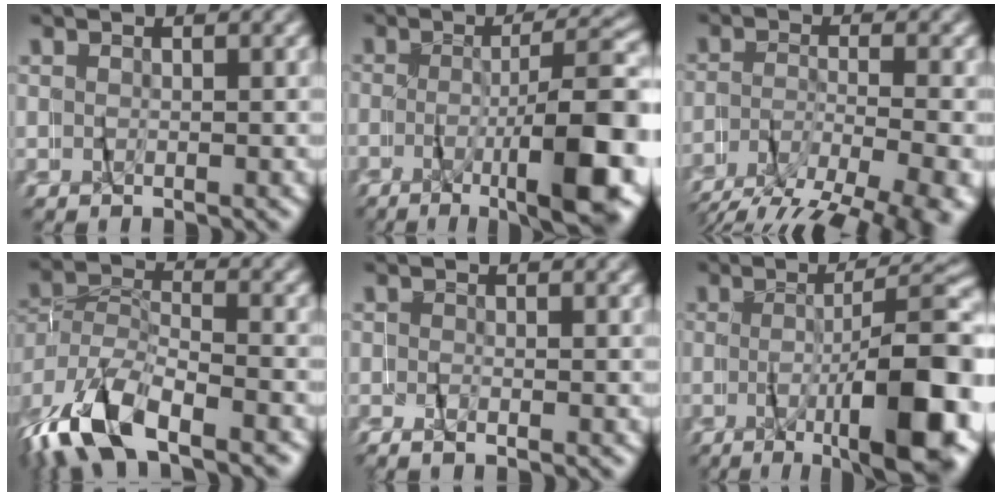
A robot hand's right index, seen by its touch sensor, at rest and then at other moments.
{"total": 10.4, "force": [-3.8, 2.1, 9.4], "torque": [-0.114, 0.003, -0.058]}
{"total": 7.2, "force": [-4.5, 2.7, 5.0], "torque": [-0.079, -0.022, -0.064]}
{"total": 6.7, "force": [-4.9, 3.1, 3.3], "torque": [-0.078, -0.021, -0.075]}
{"total": 0.8, "force": [-0.7, -0.1, 0.3], "torque": [-0.009, 0.002, -0.018]}
{"total": 12.5, "force": [-4.2, 3.0, 11.4], "torque": [-0.136, 0.005, -0.061]}